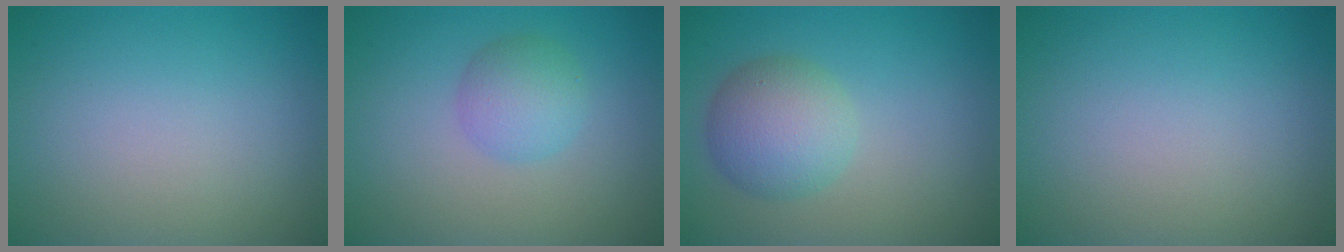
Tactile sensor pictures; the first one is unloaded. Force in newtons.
{"total": 2.8, "press": 2.8, "slide": 0.1}
{"total": 4.5, "press": 4.5, "slide": 0.2}
{"total": 0.0}